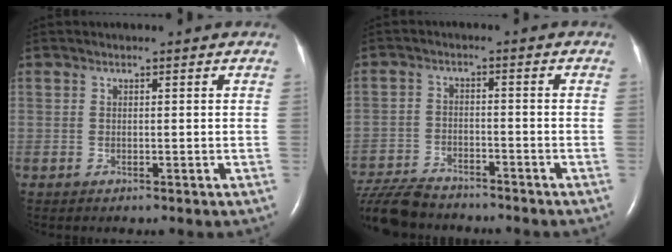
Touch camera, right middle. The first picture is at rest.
{"total": 10.8, "force": [-9.9, 2.5, 3.7], "torque": [-0.073, -0.013, -0.165]}